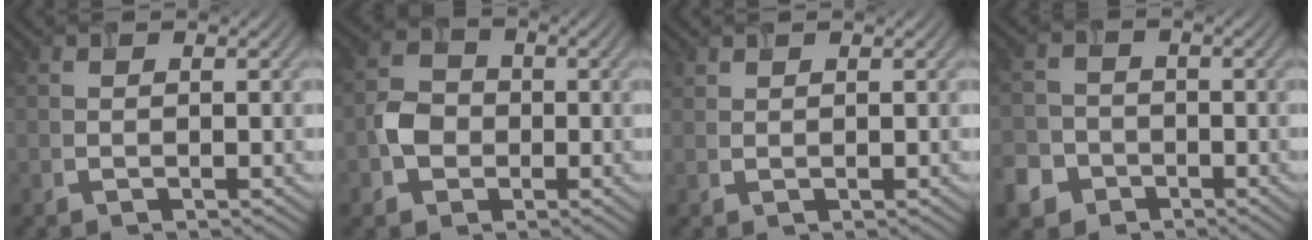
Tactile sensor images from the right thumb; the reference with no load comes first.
{"total": 3.9, "force": [-1.1, 3.3, 1.8], "torque": [-0.036, 0.002, -0.027]}
{"total": 1.0, "force": [0.9, 0.3, 0.2], "torque": [-0.010, 0.002, 0.024]}
{"total": 4.8, "force": [-2.9, 3.6, 1.4], "torque": [-0.042, -0.006, -0.062]}